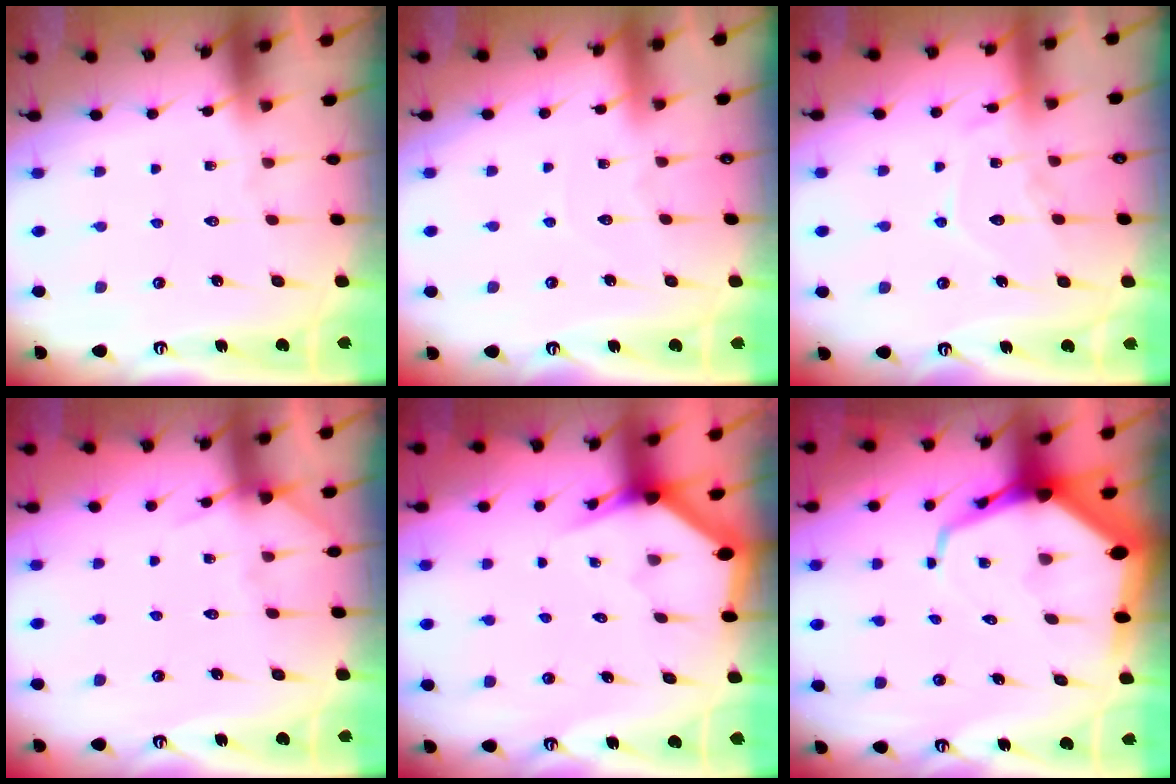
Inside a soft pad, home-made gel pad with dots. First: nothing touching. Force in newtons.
{"total": 2.9, "press": 2.9, "slide": 0.2}
{"total": 10.6, "press": 10.5, "slide": 0.9}
{"total": 5.1, "press": 5.0, "slide": 0.7}
{"total": 2.8, "press": 2.8, "slide": 0.0}
{"total": 11.2, "press": 11.1, "slide": 1.2}